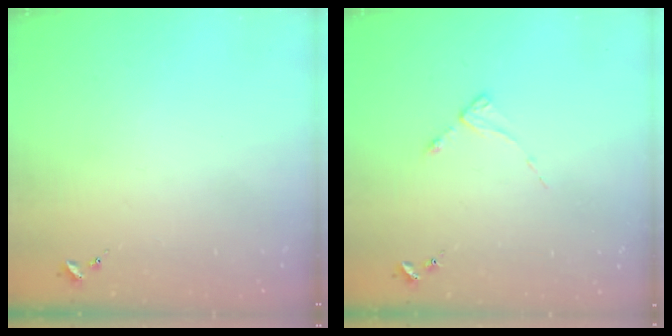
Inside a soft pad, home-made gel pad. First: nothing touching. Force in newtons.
{"total": 2.6, "press": 2.6, "slide": 0.3}